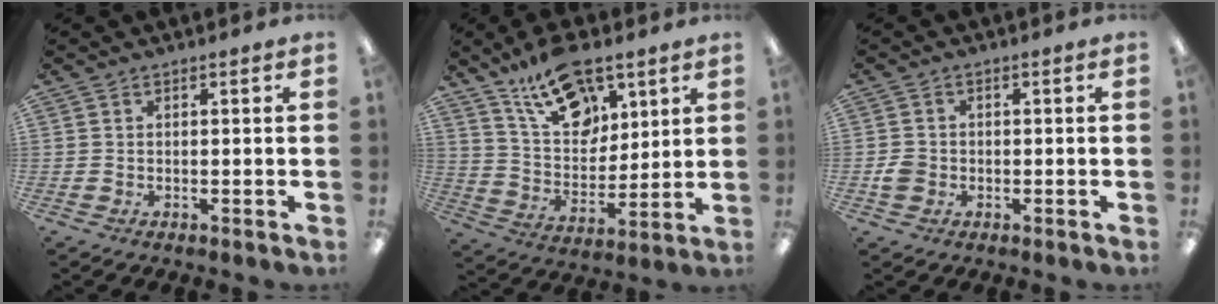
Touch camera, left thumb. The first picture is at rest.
{"total": 17.1, "force": [11.5, 9.1, 8.9], "torque": [-0.150, -0.053, 0.207]}
{"total": 3.0, "force": [-0.8, 2.7, 1.2], "torque": [-0.010, 0.002, -0.017]}